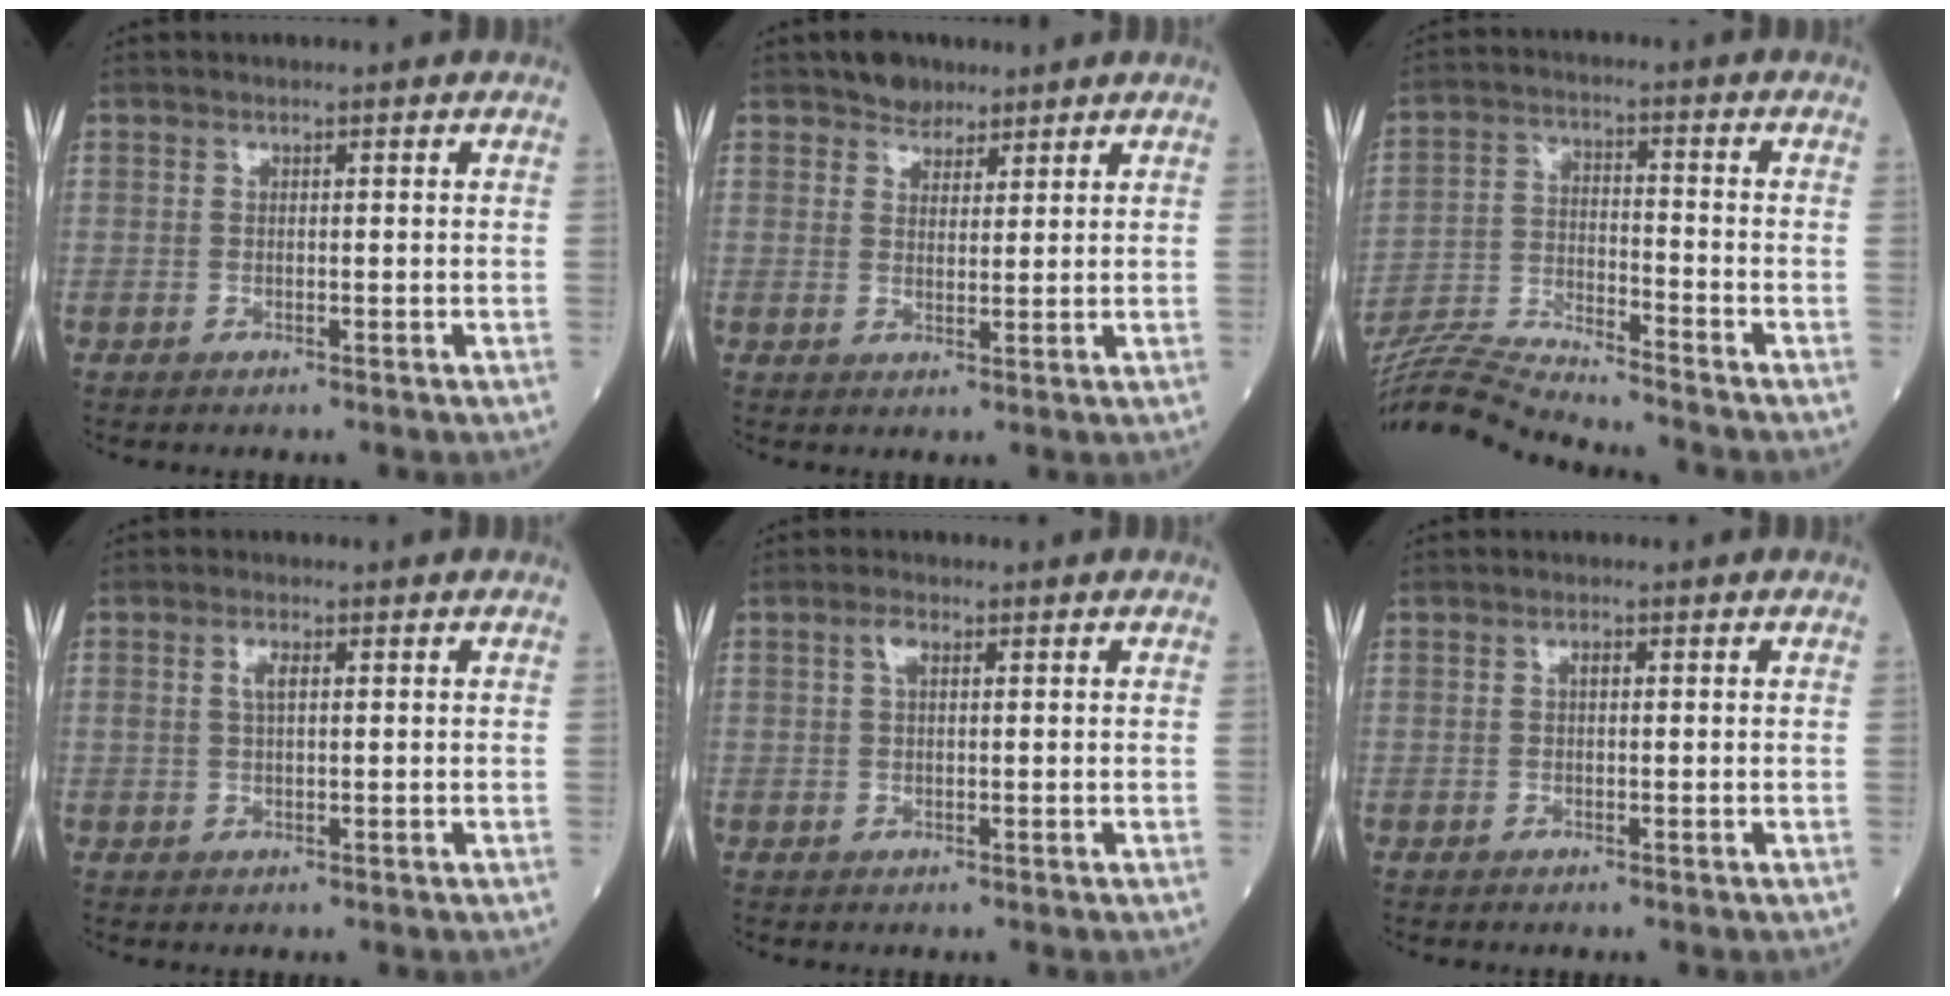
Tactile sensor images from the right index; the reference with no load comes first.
{"total": 3.6, "force": [2.9, 2.0, 0.8], "torque": [-0.010, 0.004, 0.046]}
{"total": 13.9, "force": [-13.3, -1.1, 3.8], "torque": [-0.070, -0.002, -0.240]}
{"total": 2.1, "force": [0.7, 0.7, 1.9], "torque": [-0.040, 0.003, 0.013]}
{"total": 1.8, "force": [0.7, 0.7, 1.5], "torque": [-0.032, 0.007, 0.014]}
{"total": 0.9, "force": [0.2, 0.4, 0.8], "torque": [-0.016, 0.002, 0.002]}